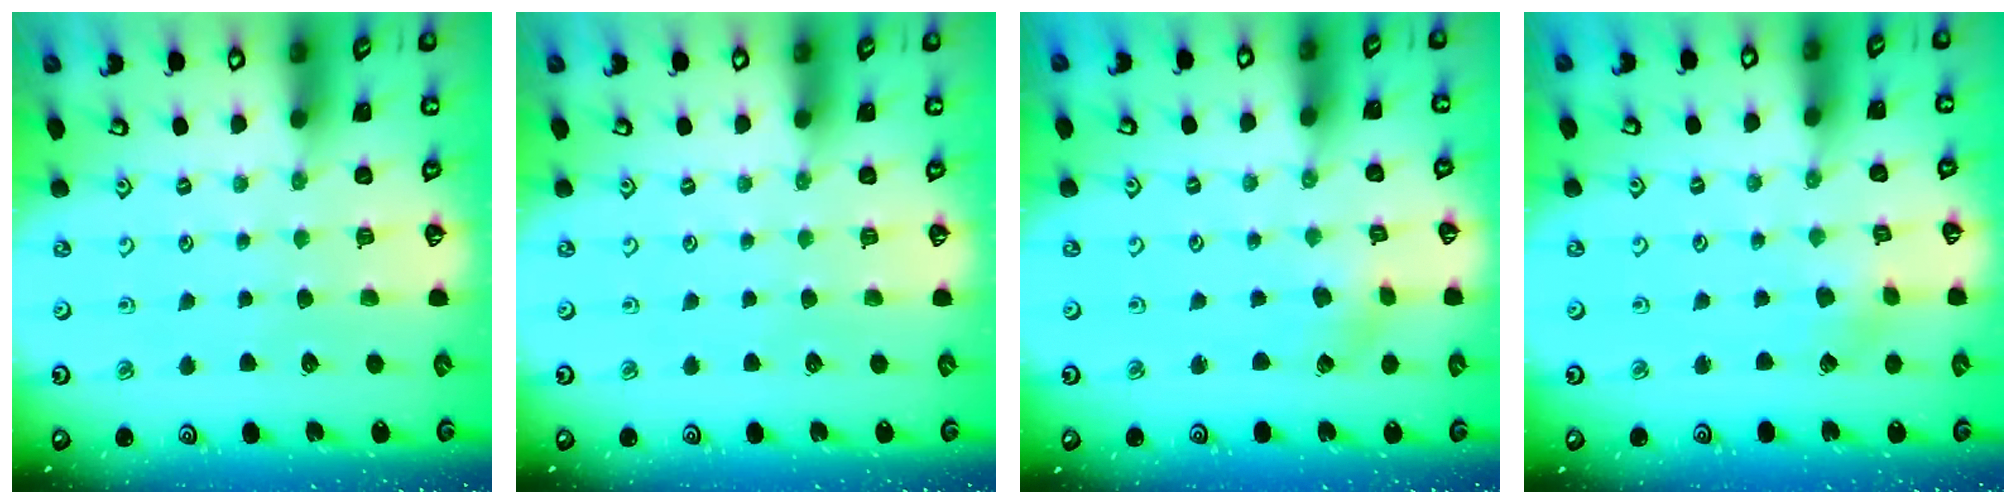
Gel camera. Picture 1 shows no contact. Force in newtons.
{"total": 0.0}
{"total": 1.3, "press": 1.3, "slide": 0.1}
{"total": 1.5, "press": 1.5, "slide": 0.2}